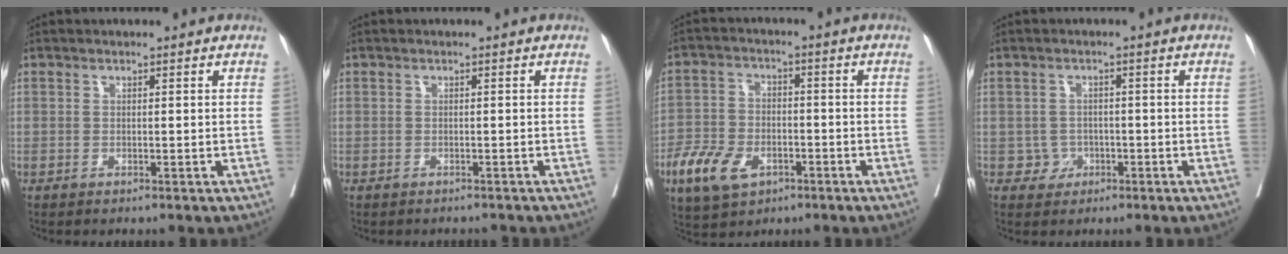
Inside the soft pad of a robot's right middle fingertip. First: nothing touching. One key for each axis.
{"total": 2.5, "fx": -2.4, "fy": 0.9, "fz": 0.3, "tx": -0.001, "ty": -0.005, "tz": -0.035}
{"total": 9.6, "fx": -4.8, "fy": 5.9, "fz": 5.9, "tx": -0.125, "ty": 0.000, "tz": -0.083}
{"total": 2.5, "fx": -0.9, "fy": 2.3, "fz": 0.3, "tx": 0.005, "ty": 0.007, "tz": -0.013}